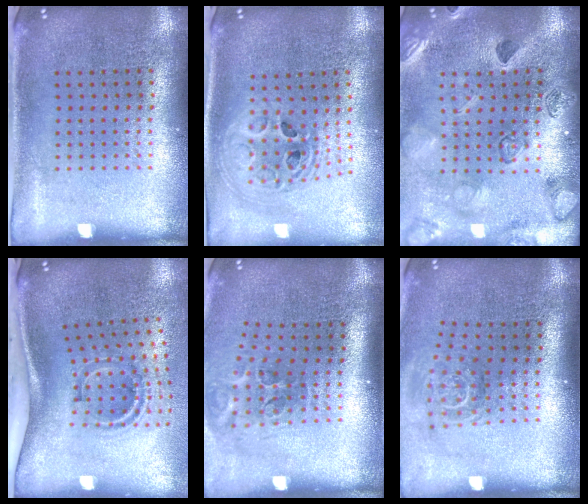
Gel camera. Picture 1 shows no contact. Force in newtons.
{"total": 2.1, "press": 1.7, "slide": 1.2}
{"total": 2.3, "press": 2.3, "slide": 0.3}
{"total": 2.0, "press": 1.3, "slide": 1.6}
{"total": 2.0, "press": 1.2, "slide": 1.6}
{"total": 1.7, "press": 1.2, "slide": 1.2}